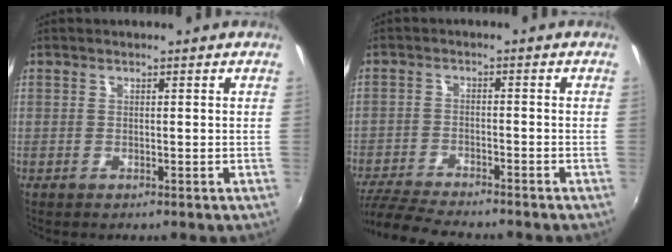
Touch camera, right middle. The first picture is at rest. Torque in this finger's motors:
{"motor_torque": [1.10, -1.04, 0.23, 0.16]}